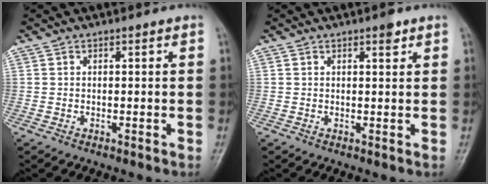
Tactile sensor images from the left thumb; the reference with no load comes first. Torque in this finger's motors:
{"motor_torque": [0.80, 0.48, 0.54, 0.02, 0.04]}